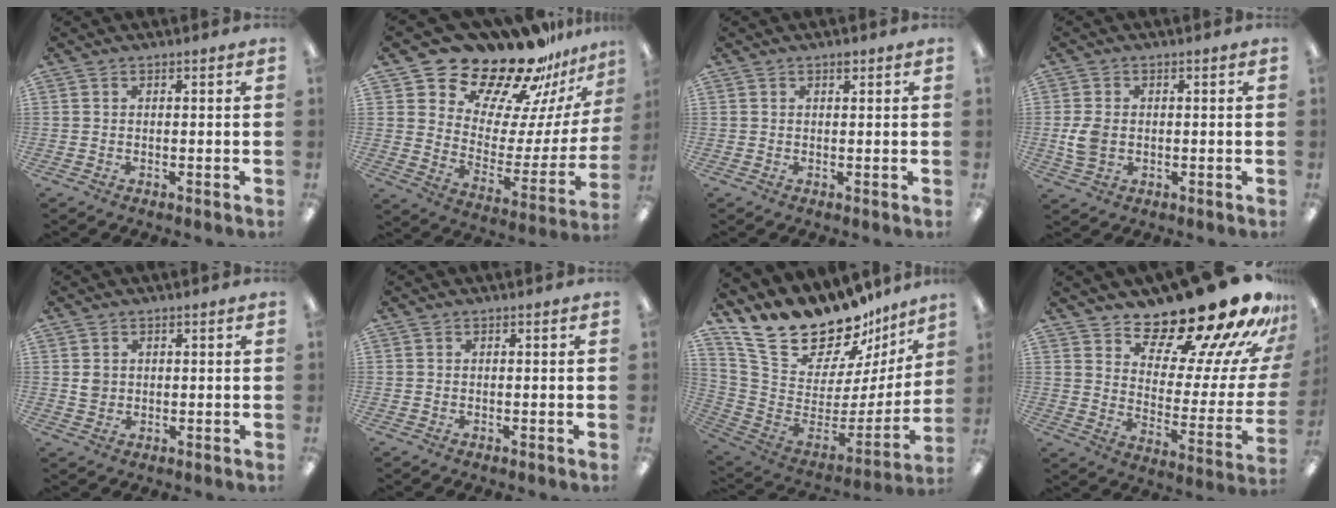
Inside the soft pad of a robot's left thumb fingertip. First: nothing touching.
{"total": 22.2, "force": [19.4, 8.6, 6.4], "torque": [-0.093, -0.158, 0.340]}
{"total": 1.1, "force": [0.8, 0.4, 0.6], "torque": [-0.006, -0.002, 0.013]}
{"total": 5.6, "force": [-0.3, 4.1, 3.8], "torque": [-0.079, 0.000, -0.008]}
{"total": 2.4, "force": [0.7, 2.2, 0.7], "torque": [-0.009, 0.001, 0.011]}
{"total": 0.0}
{"total": 23.1, "force": [18.3, 10.3, 9.4], "torque": [-0.150, -0.147, 0.338]}
{"total": 21.9, "force": [18.5, 6.1, 10.0], "torque": [-0.128, -0.146, 0.304]}